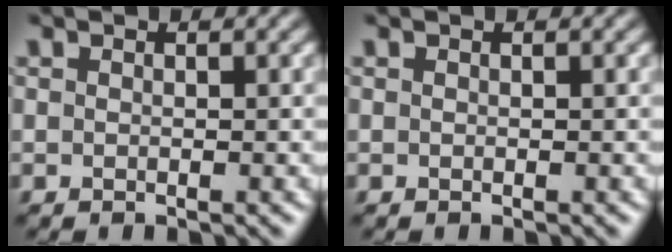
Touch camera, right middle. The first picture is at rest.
{"total": 0.0}